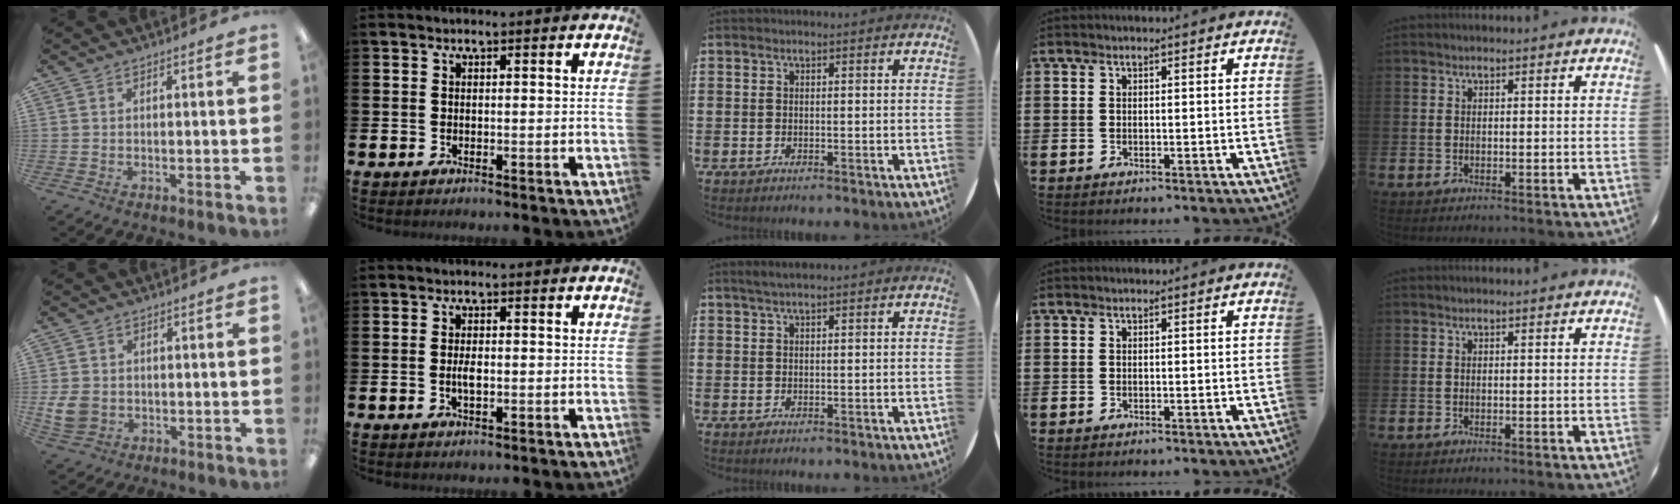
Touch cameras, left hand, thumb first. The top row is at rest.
{"thumb": {"total": 6.1, "force": [-0.4, 5.2, 3.2], "torque": [-0.068, 0.005, -0.006]}, "index": {"total": 1.9, "force": [-0.2, 0.8, 1.7], "torque": [-0.020, -0.004, -0.007]}, "middle": {"total": 1.3, "force": [1.1, 0.0, 0.8], "torque": [-0.015, 0.002, 0.020]}}